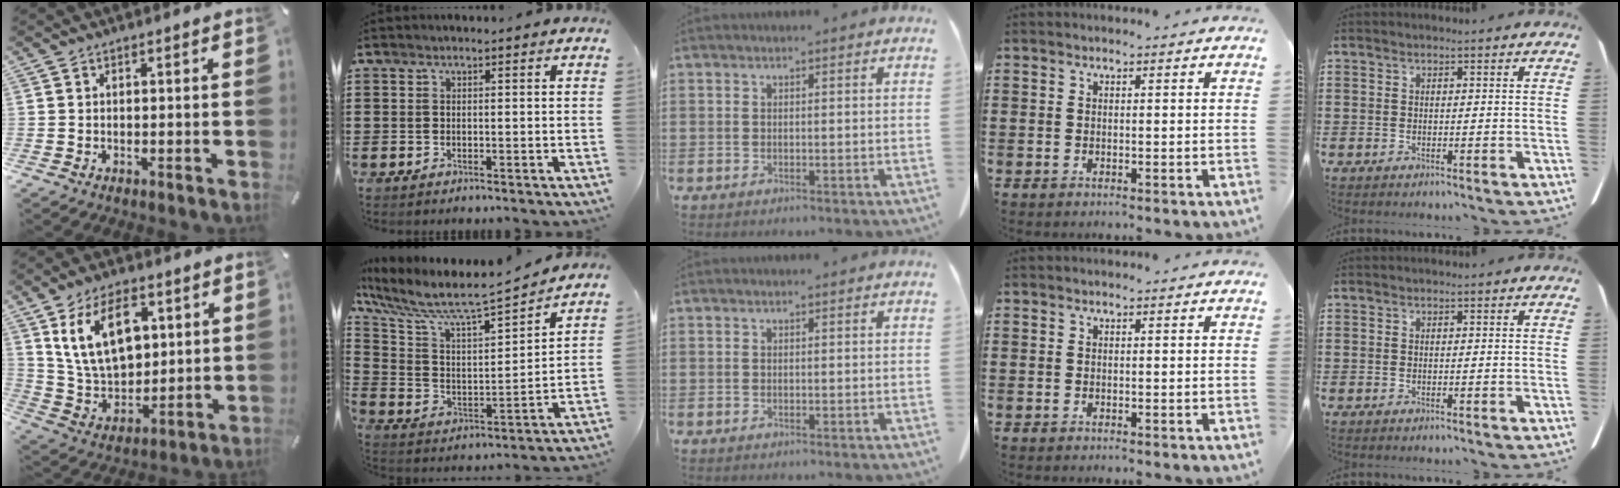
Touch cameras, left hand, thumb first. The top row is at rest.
{"thumb": {"total": 16.2, "force": [6.4, 10.6, 10.4], "torque": [-0.218, -0.011, 0.116]}, "index": {"total": 7.0, "force": [6.0, 0.6, 3.5], "torque": [-0.100, -0.054, 0.093]}}